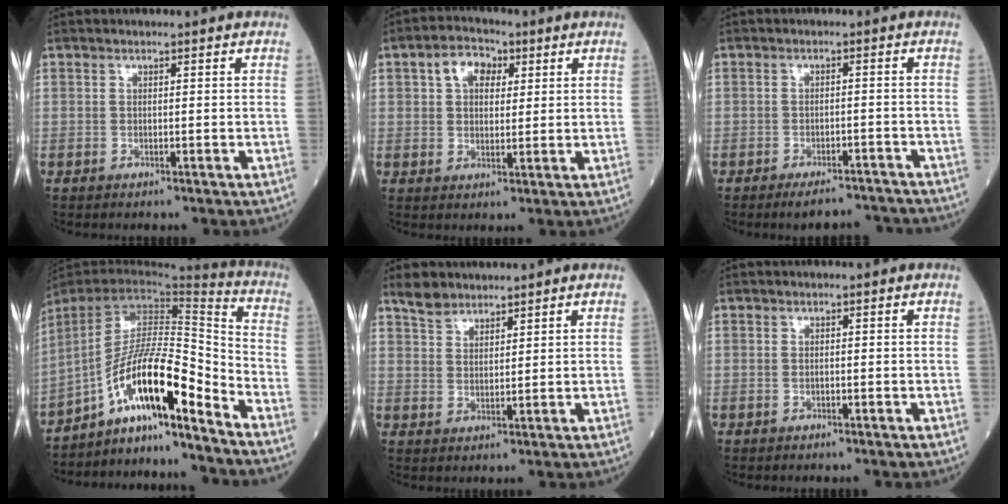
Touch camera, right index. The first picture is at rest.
{"total": 5.9, "force": [2.2, 3.9, 3.8], "torque": [-0.064, 0.020, 0.038]}
{"total": 5.9, "force": [-5.4, 1.8, 1.6], "torque": [-0.010, 0.006, -0.074]}
{"total": 14.3, "force": [-10.2, 1.1, 10.0], "torque": [-0.171, 0.027, -0.183]}
{"total": 3.9, "force": [3.5, 1.5, 0.8], "torque": [-0.019, 0.010, 0.069]}
{"total": 0.6, "force": [-0.1, 0.3, 0.4], "torque": [-0.010, 0.000, -0.003]}